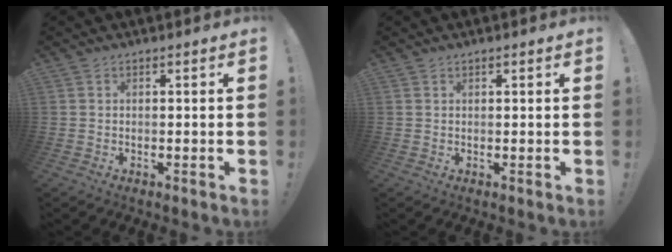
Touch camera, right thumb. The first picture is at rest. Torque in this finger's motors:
{"motor_torque": [0.36, -0.18, -0.18, 0.11, 0.04]}